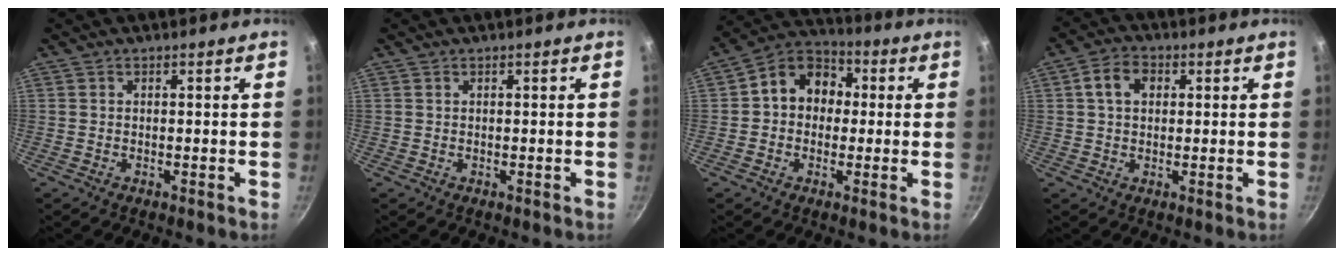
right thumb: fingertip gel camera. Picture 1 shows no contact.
{"total": 0.0}
{"total": 10.8, "force": [0.8, 8.8, 6.1], "torque": [-0.055, 0.029, -0.010]}
{"total": 5.8, "force": [1.4, 4.3, 3.7], "torque": [-0.050, 0.010, 0.017]}